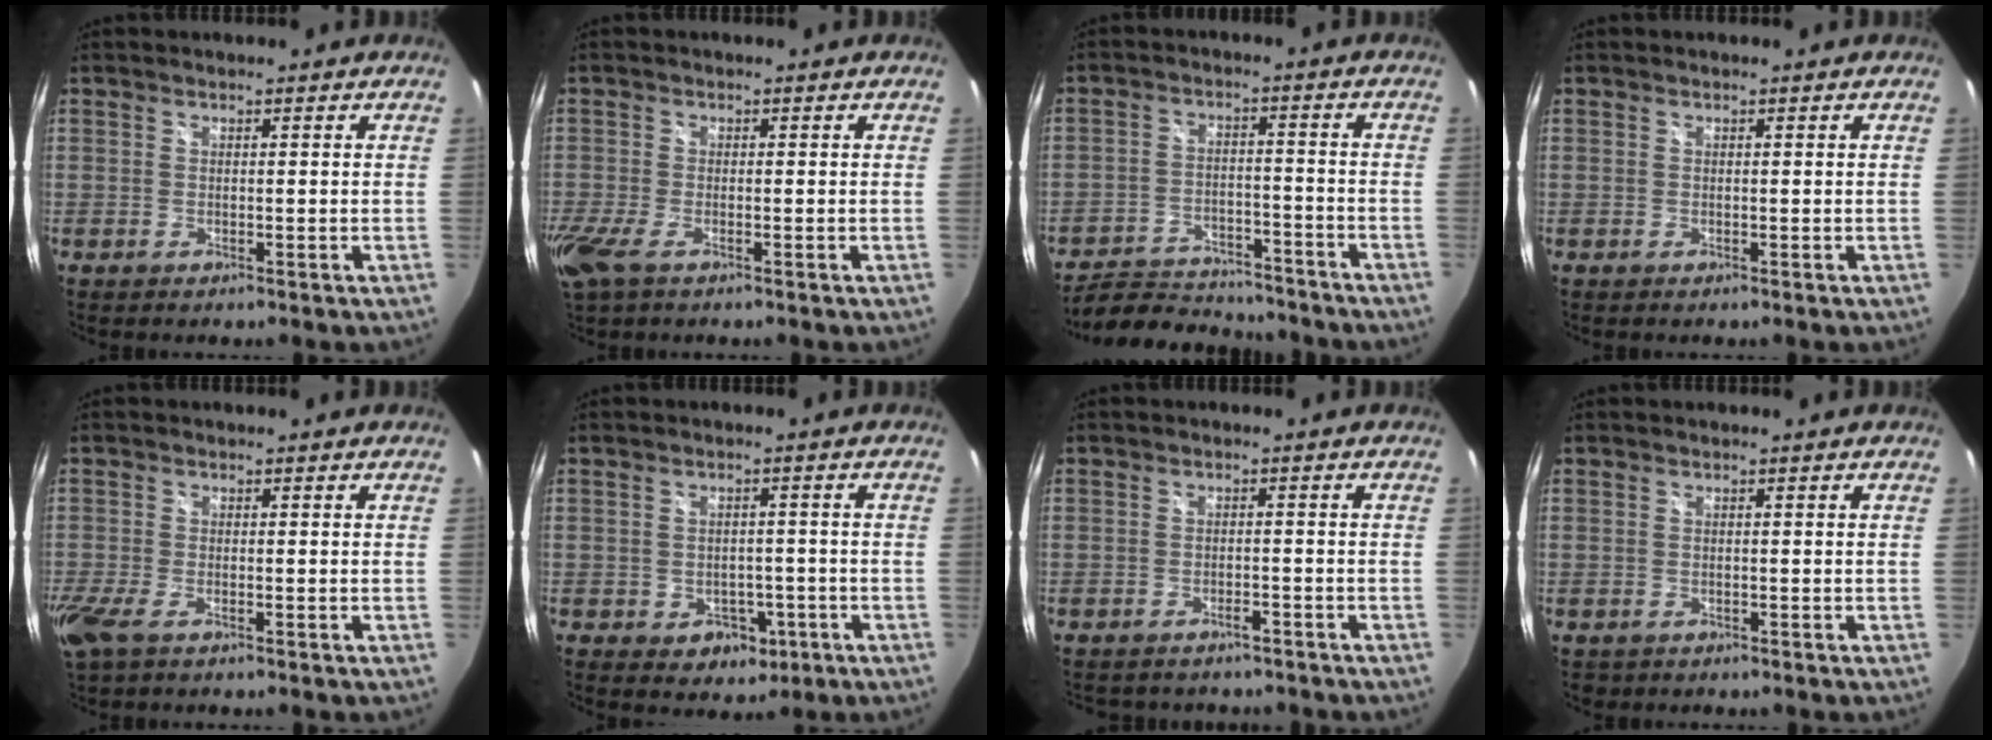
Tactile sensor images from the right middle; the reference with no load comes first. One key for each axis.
{"total": 5.5, "fx": -3.0, "fy": 1.8, "fz": 4.2, "tx": -0.100, "ty": -0.023, "tz": -0.058}
{"total": 14.5, "fx": -13.1, "fy": 4.5, "fz": 4.6, "tx": -0.109, "ty": 0.008, "tz": -0.192}
{"total": 0.0}
{"total": 5.1, "fx": -2.9, "fy": 1.8, "fz": 3.8, "tx": -0.093, "ty": -0.020, "tz": -0.057}
{"total": 5.4, "fx": -2.2, "fy": 4.4, "fz": 2.3, "tx": -0.047, "ty": 0.006, "tz": -0.014}
{"total": 5.4, "fx": -4.6, "fy": 2.2, "fz": 1.6, "tx": -0.038, "ty": -0.008, "tz": -0.060}
{"total": 1.1, "fx": -0.5, "fy": 0.9, "fz": 0.3, "tx": -0.008, "ty": -0.004, "tz": -0.006}